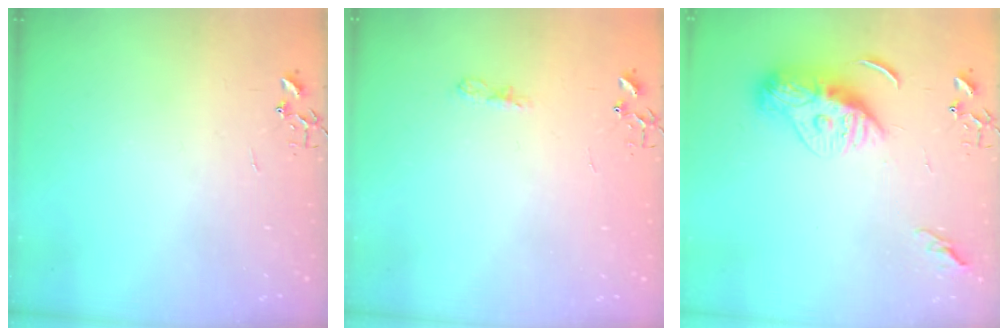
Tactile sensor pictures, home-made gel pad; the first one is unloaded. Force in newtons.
{"total": 6.2, "press": 6.2, "slide": 0.8}
{"total": 11.6, "press": 11.6, "slide": 0.9}